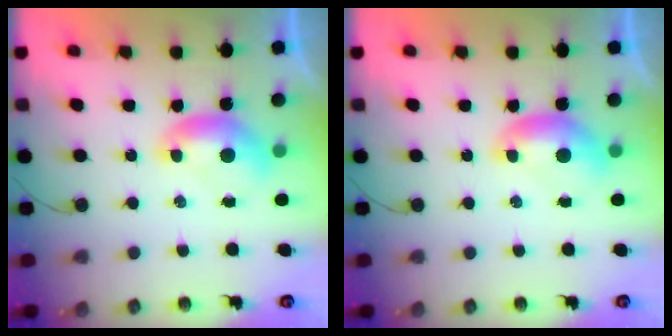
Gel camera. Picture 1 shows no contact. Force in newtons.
{"total": 0.0}